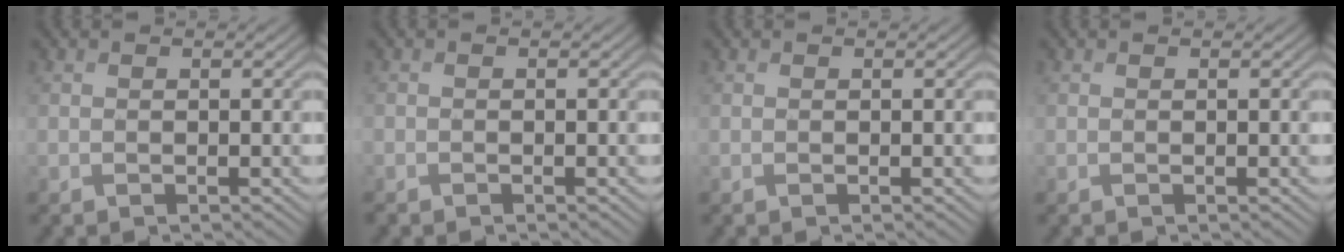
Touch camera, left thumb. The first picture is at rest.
{"total": 0.8, "force": [-0.7, 0.4, 0.0], "torque": [-0.002, -0.003, -0.015]}
{"total": 0.0}
{"total": 0.0}